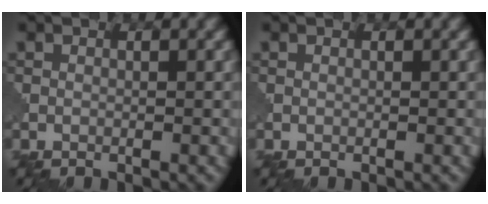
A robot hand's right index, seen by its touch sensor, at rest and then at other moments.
{"total": 0.0}